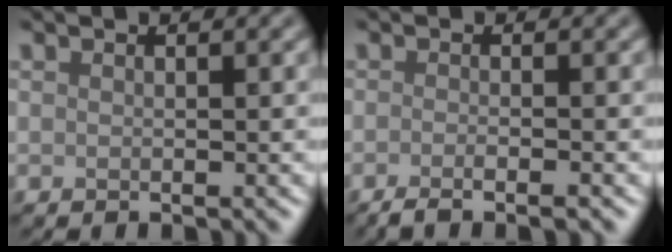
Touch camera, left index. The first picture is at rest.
{"total": 2.8, "force": [-1.6, 0.7, 2.2], "torque": [-0.023, -0.001, -0.034]}